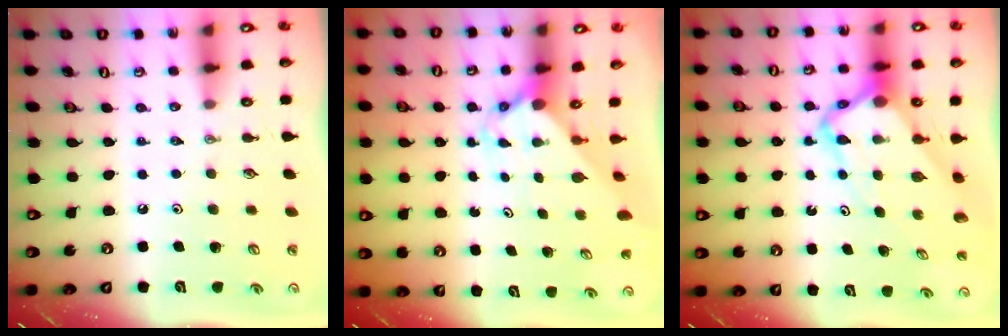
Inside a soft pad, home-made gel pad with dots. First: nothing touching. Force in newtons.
{"total": 2.8, "press": 2.8, "slide": 0.3}
{"total": 7.6, "press": 7.6, "slide": 0.5}